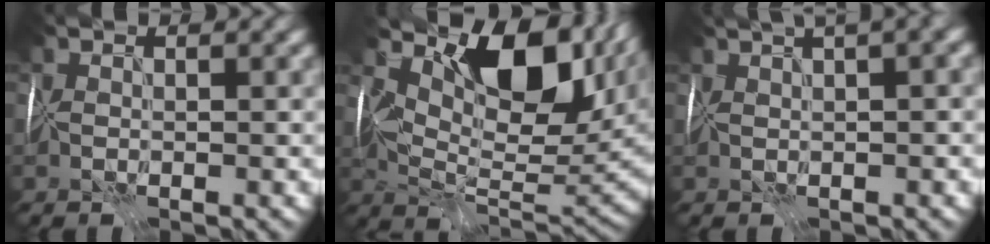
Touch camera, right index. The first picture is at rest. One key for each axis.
{"total": 12.6, "fx": 4.8, "fy": 6.6, "fz": 9.6, "tx": -0.149, "ty": -0.006, "tz": 0.092}
{"total": 7.5, "fx": 4.2, "fy": 2.4, "fz": 5.7, "tx": -0.062, "ty": 0.049, "tz": 0.047}